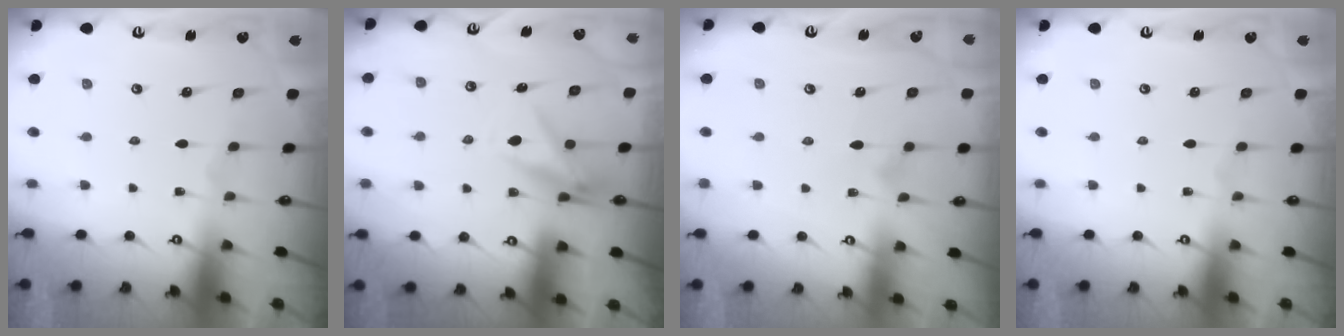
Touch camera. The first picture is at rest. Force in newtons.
{"total": 9.2, "press": 9.1, "slide": 1.6}
{"total": 8.1, "press": 8.1, "slide": 0.3}
{"total": 0.0}